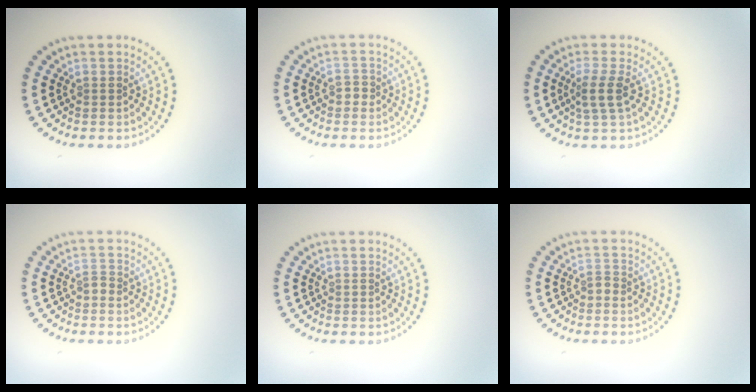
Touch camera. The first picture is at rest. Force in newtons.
{"total": 1.0, "press": 0.9, "slide": 0.4}
{"total": 2.3, "press": 1.8, "slide": 1.3}
{"total": 0.8, "press": 0.5, "slide": 0.7}
{"total": 0.0}
{"total": 0.8, "press": 0.5, "slide": 0.7}